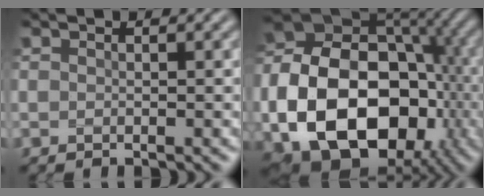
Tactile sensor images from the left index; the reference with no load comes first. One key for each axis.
{"total": 17.6, "fx": -4.5, "fy": 12.6, "fz": 11.5, "tx": -0.199, "ty": -0.021, "tz": -0.073}